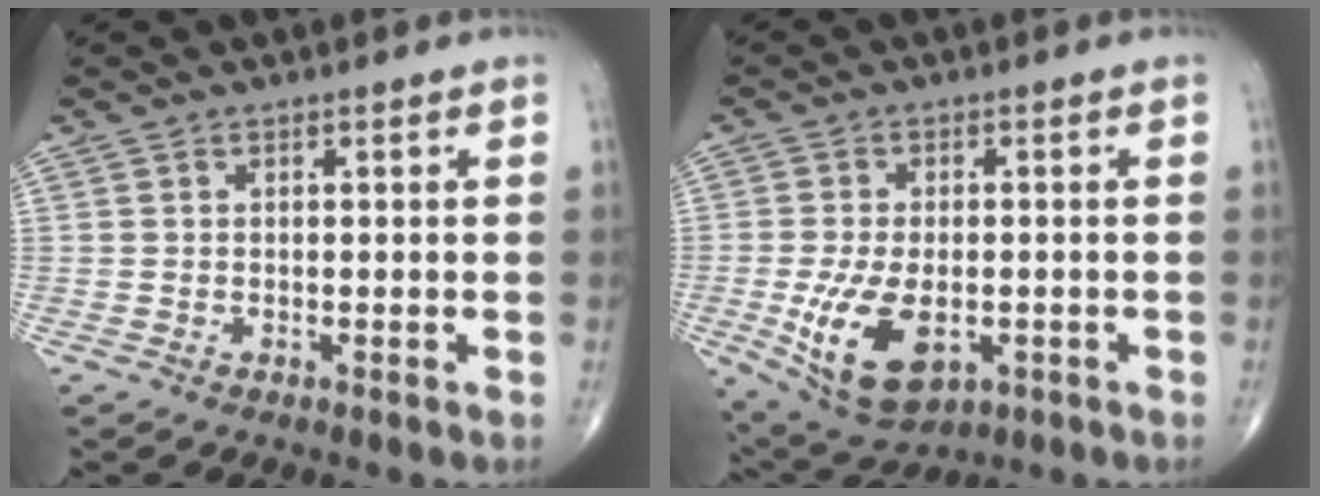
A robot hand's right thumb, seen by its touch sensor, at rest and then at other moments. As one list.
[{"total": 12.2, "force": [-3.1, 6.7, 9.7], "torque": [-0.173, -0.004, -0.038]}]